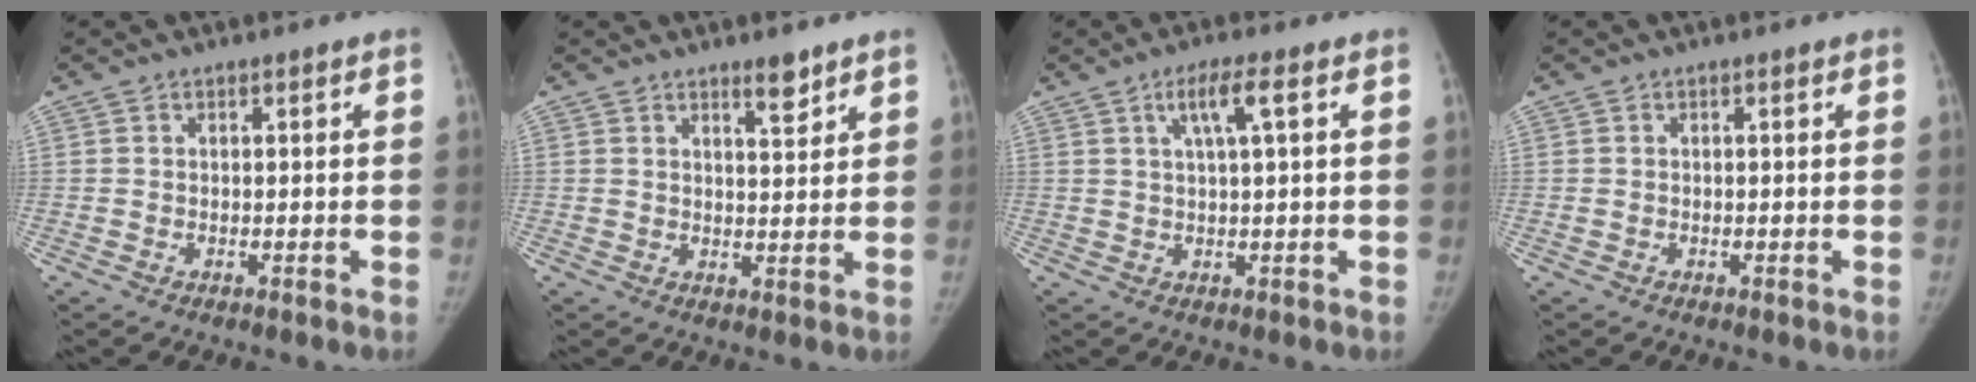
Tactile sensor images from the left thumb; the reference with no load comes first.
{"total": 3.8, "force": [2.9, 0.9, 2.2], "torque": [-0.020, -0.023, 0.046]}
{"total": 4.9, "force": [1.8, 0.4, 4.5], "torque": [-0.091, 0.004, 0.037]}
{"total": 0.0}